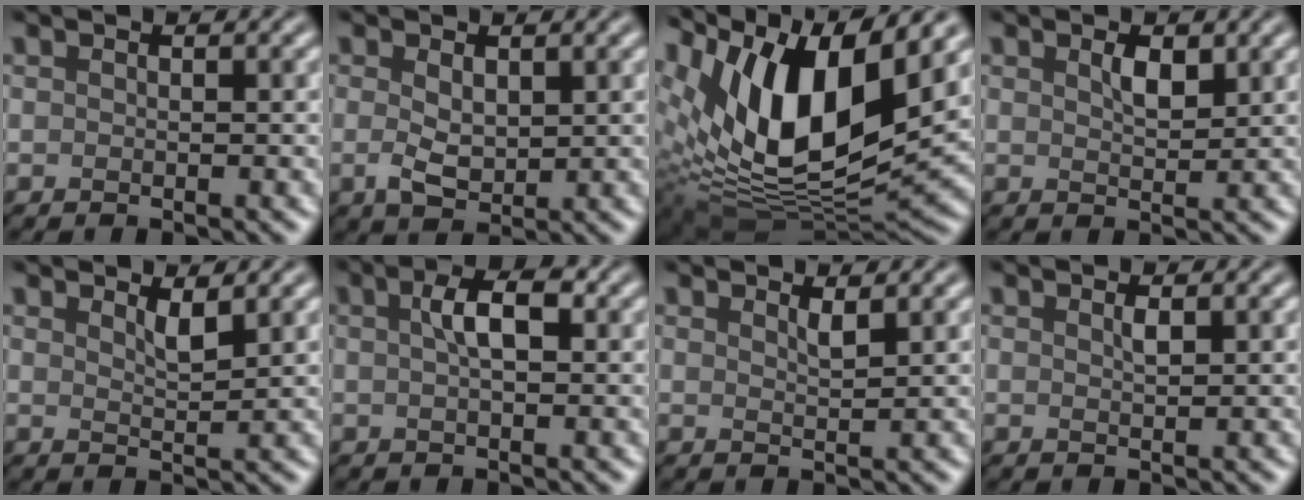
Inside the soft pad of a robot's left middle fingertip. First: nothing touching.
{"total": 2.7, "force": [0.4, 1.5, 2.2], "torque": [-0.047, -0.004, 0.010]}
{"total": 14.4, "force": [6.3, 6.1, 11.3], "torque": [-0.209, 0.011, 0.109]}
{"total": 1.7, "force": [0.9, 0.7, 1.2], "torque": [-0.024, -0.001, 0.018]}
{"total": 1.6, "force": [1.1, 0.3, 1.0], "torque": [-0.019, -0.003, 0.020]}
{"total": 3.1, "force": [0.7, 1.1, 2.7], "torque": [-0.046, 0.007, 0.009]}
{"total": 1.1, "force": [0.9, 0.2, 0.6], "torque": [-0.012, -0.003, 0.015]}
{"total": 0.8, "force": [0.4, 0.2, 0.6], "torque": [-0.012, -0.001, 0.008]}